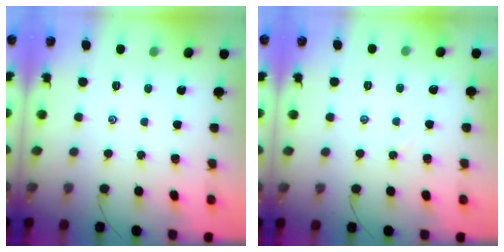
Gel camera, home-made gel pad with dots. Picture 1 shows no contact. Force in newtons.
{"total": 3.2, "press": 3.2, "slide": 0.3}